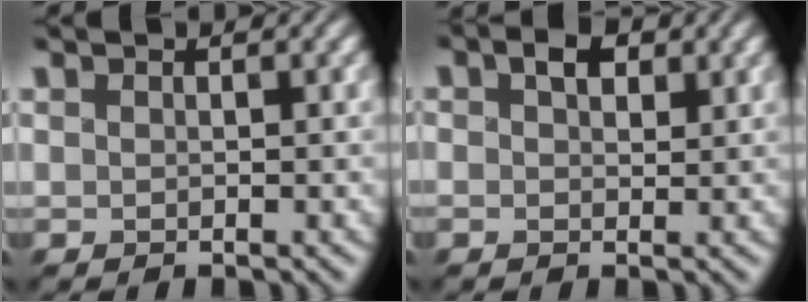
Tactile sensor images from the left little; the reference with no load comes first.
{"total": 2.3, "force": [0.7, 1.5, 1.6], "torque": [-0.030, 0.000, 0.005]}